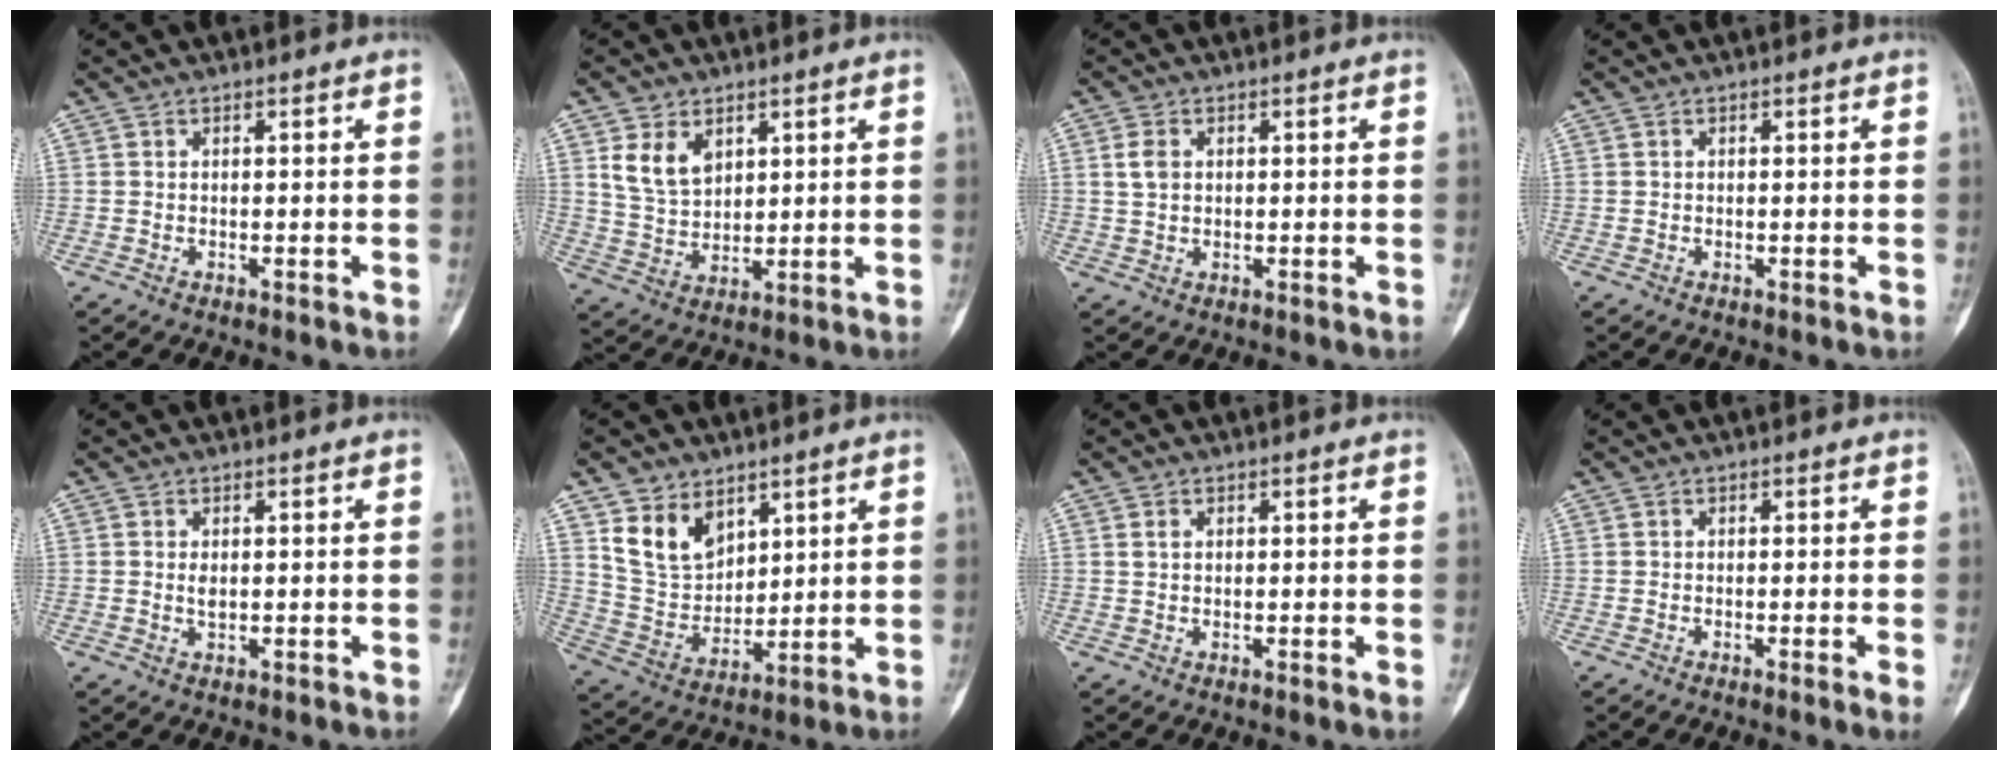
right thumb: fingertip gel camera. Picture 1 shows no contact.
{"total": 7.9, "force": [3.5, 5.3, 4.6], "torque": [-0.066, -0.018, 0.077]}
{"total": 3.2, "force": [0.8, 2.3, 2.1], "torque": [-0.036, 0.002, 0.018]}
{"total": 0.0}
{"total": 1.4, "force": [0.2, 0.8, 1.2], "torque": [-0.016, -0.002, 0.004]}
{"total": 11.2, "force": [6.2, 7.7, 5.3], "torque": [-0.070, -0.038, 0.132]}
{"total": 1.3, "force": [0.5, 0.8, 0.8], "torque": [-0.012, -0.003, 0.009]}
{"total": 1.5, "force": [-0.5, -0.2, 1.4], "torque": [-0.026, -0.005, -0.008]}